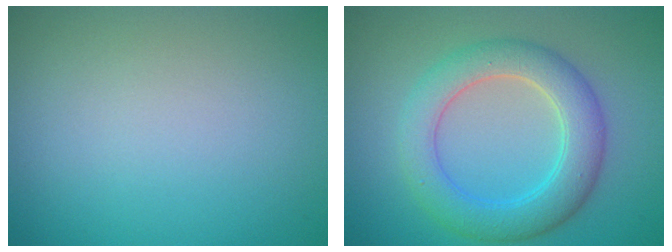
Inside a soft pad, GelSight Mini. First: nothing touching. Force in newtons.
{"total": 5.5, "press": 5.5, "slide": 0.2}